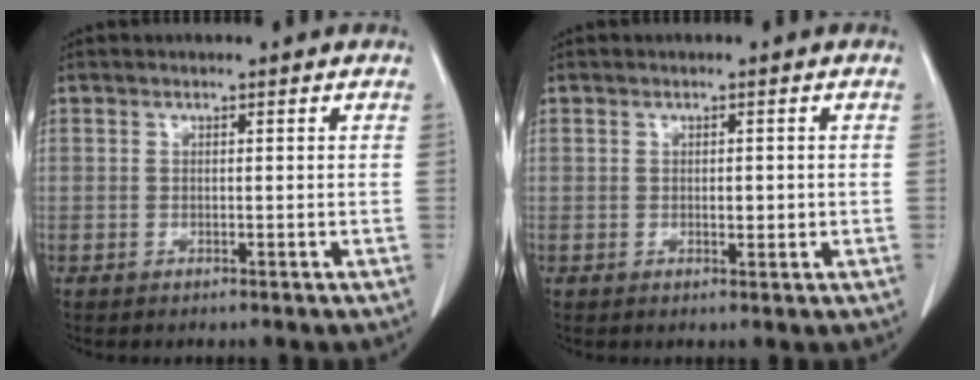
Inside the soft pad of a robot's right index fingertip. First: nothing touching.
{"total": 1.2, "force": [-0.1, 0.6, 1.1], "torque": [-0.017, 0.000, 0.002]}